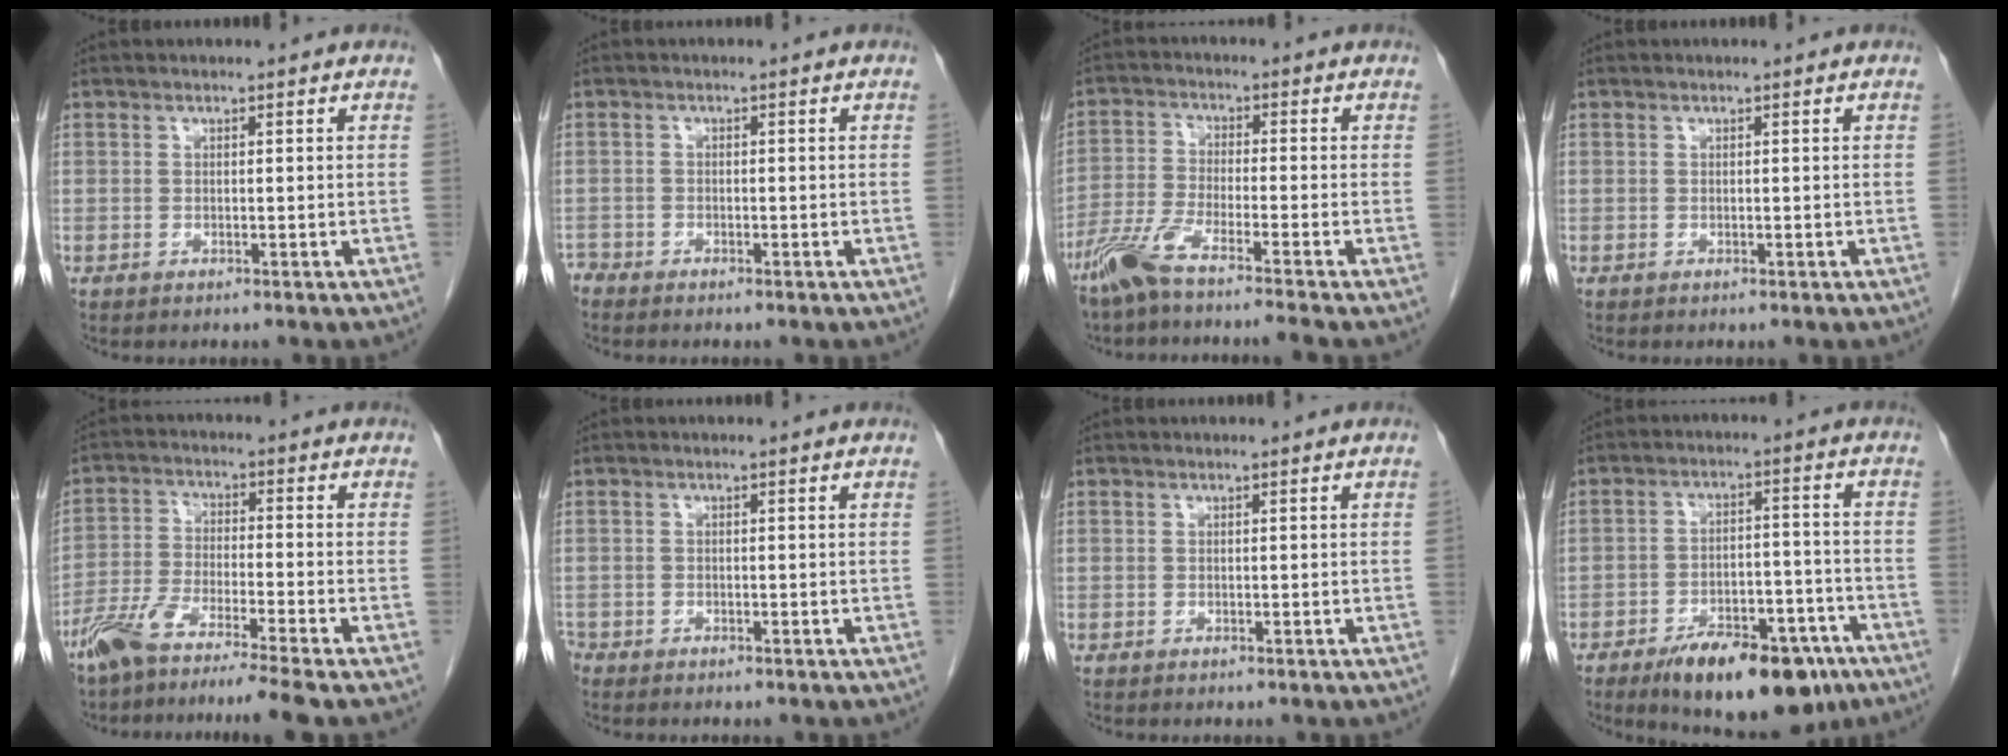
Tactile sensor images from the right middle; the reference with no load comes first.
{"total": 1.6, "force": [-1.5, 0.4, -0.1], "torque": [0.001, -0.002, -0.029]}
{"total": 7.6, "force": [-6.0, -0.9, 4.6], "torque": [-0.092, -0.024, -0.117]}
{"total": 0.0}
{"total": 9.8, "force": [-8.0, -1.2, 5.6], "torque": [-0.098, -0.028, -0.142]}
{"total": 1.8, "force": [-1.5, 1.0, 0.3], "torque": [-0.012, 0.000, -0.029]}
{"total": 0.0}
{"total": 15.0, "force": [-10.1, 5.9, 9.5], "torque": [-0.117, 0.012, -0.150]}